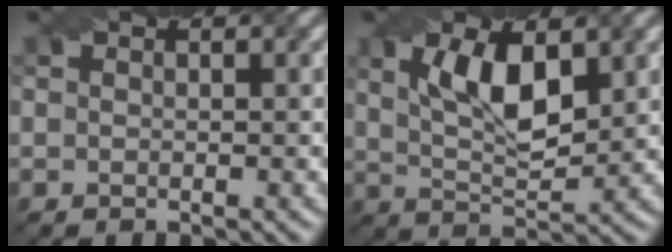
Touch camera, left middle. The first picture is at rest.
{"total": 6.4, "force": [2.1, 2.7, 5.4], "torque": [-0.106, 0.001, 0.039]}